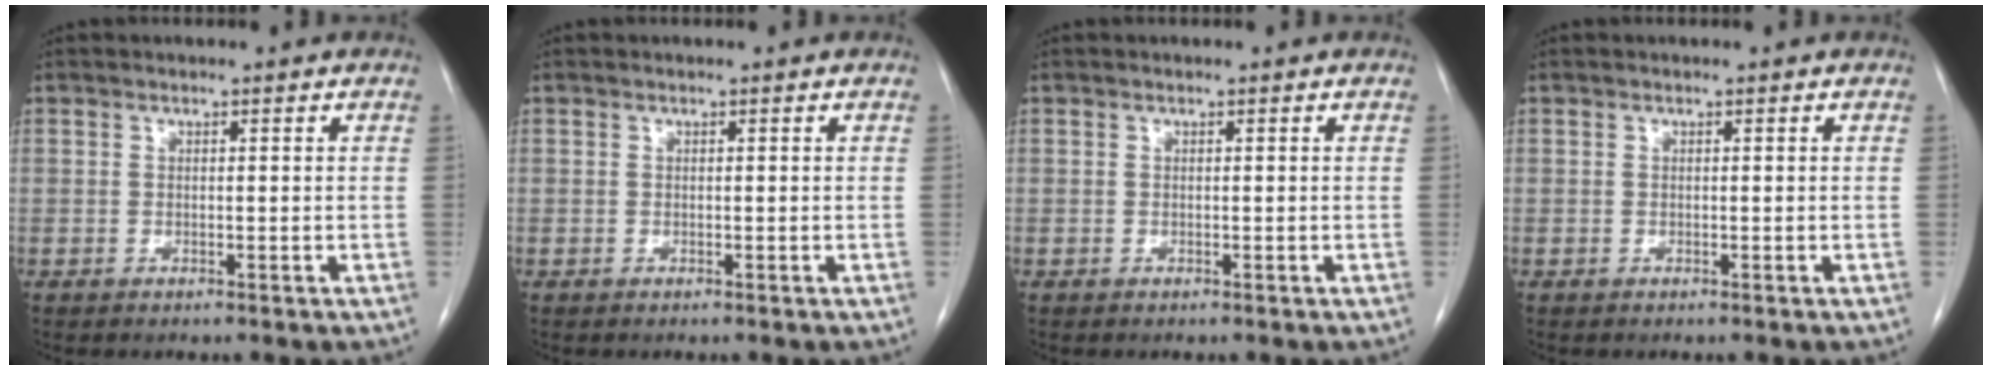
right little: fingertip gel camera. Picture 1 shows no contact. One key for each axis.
{"total": 0.0}
{"total": 0.0}
{"total": 0.0}